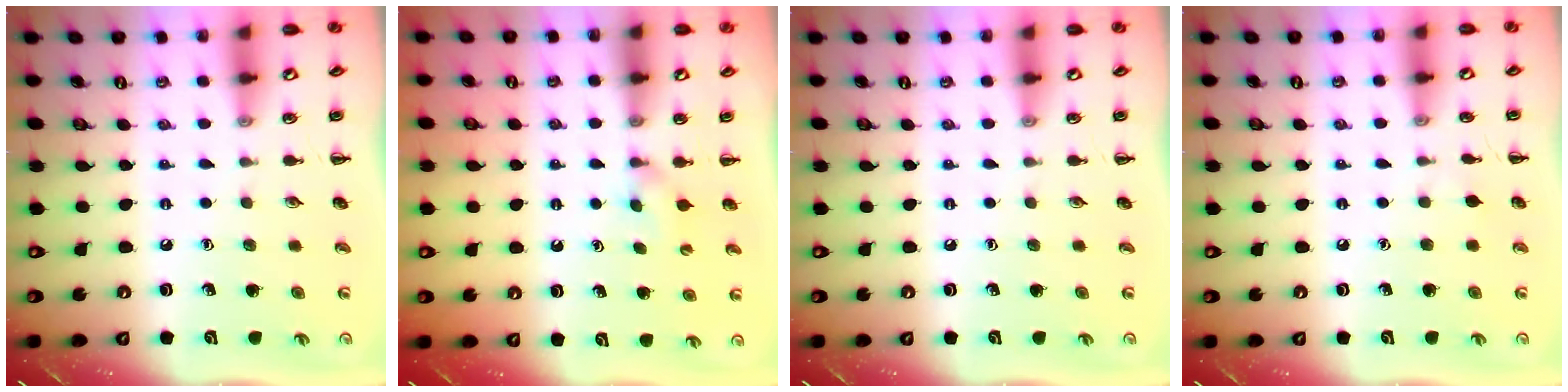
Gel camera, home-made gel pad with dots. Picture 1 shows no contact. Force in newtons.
{"total": 2.4, "press": 2.2, "slide": 1.0}
{"total": 0.0}
{"total": 3.7, "press": 3.5, "slide": 1.3}